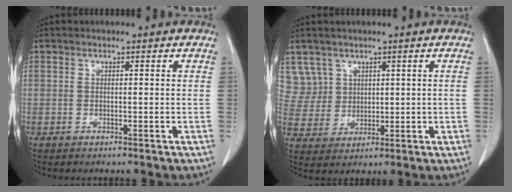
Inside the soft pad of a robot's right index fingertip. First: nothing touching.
{"total": 6.2, "force": [3.3, 5.2, -0.4], "torque": [0.012, 0.011, 0.076]}